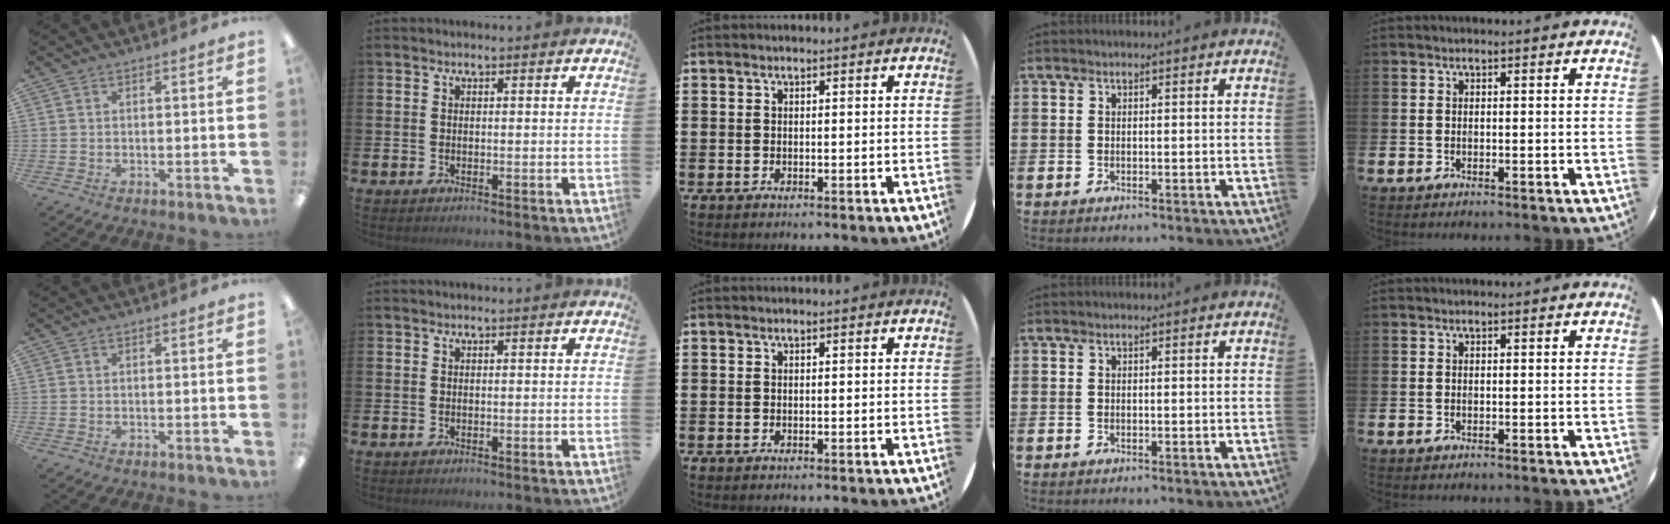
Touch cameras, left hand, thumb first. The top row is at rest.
{}